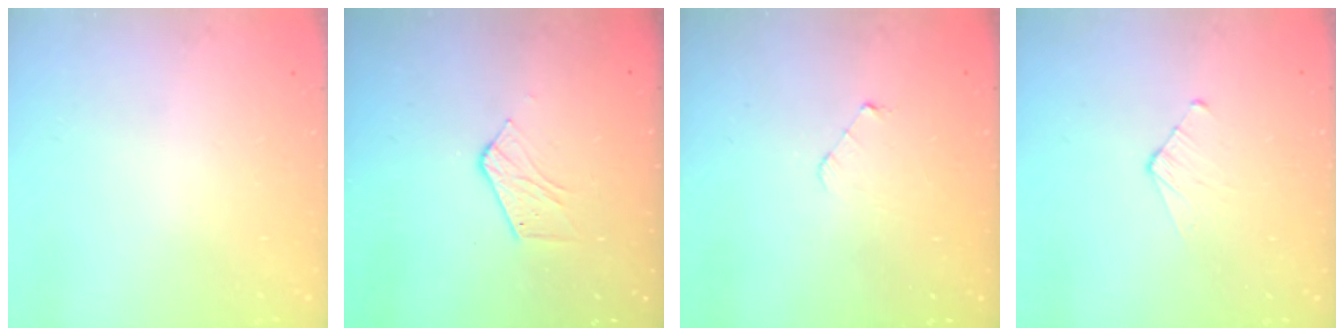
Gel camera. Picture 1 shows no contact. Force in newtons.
{"total": 5.3, "press": 5.3, "slide": 0.2}
{"total": 4.0, "press": 3.9, "slide": 0.4}
{"total": 2.8, "press": 2.7, "slide": 0.3}